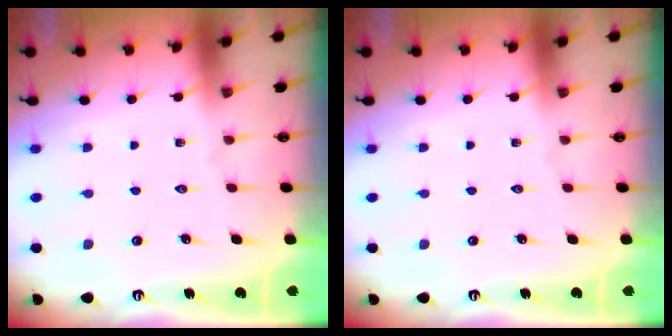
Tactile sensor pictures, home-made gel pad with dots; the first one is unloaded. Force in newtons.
{"total": 0.0}